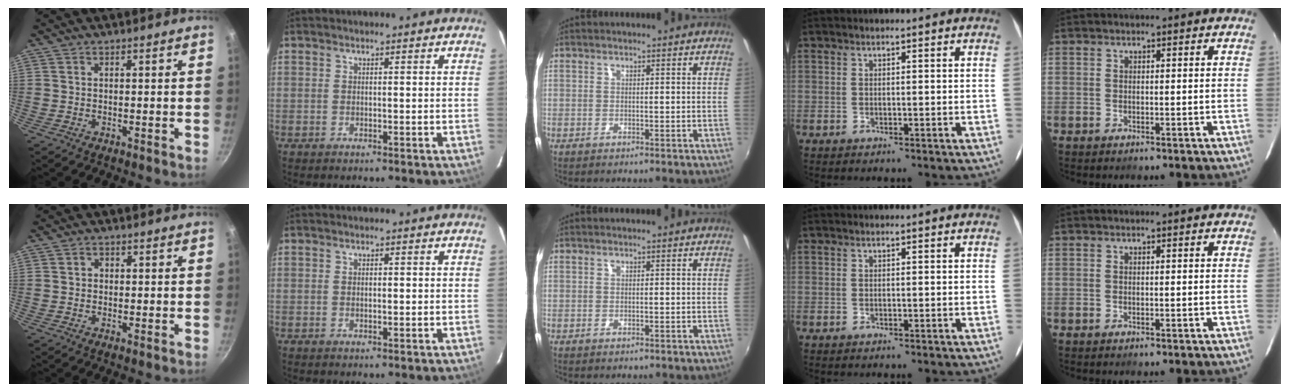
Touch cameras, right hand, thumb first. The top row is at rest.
{"thumb": {"total": 1.7, "force": [0.2, 1.5, 0.8], "torque": [-0.006, -0.004, -0.003]}, "index": {"total": 1.0, "force": [0.0, 0.5, 0.9], "torque": [-0.015, 0.003, -0.001]}}